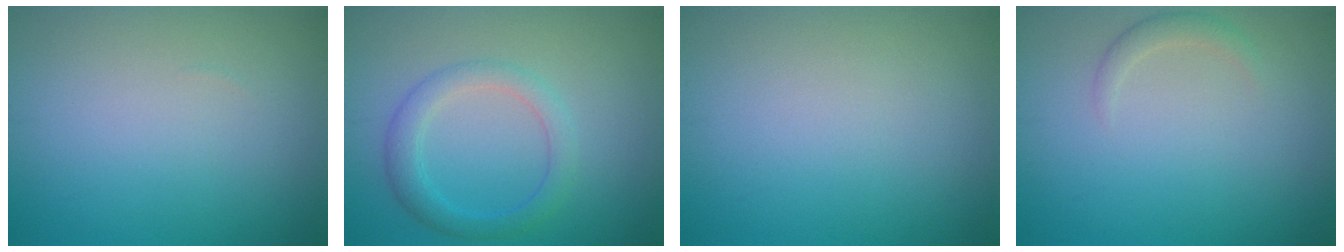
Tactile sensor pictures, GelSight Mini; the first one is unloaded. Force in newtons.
{"total": 2.8, "press": 2.8, "slide": 0.1}
{"total": 0.0}
{"total": 1.2, "press": 1.2, "slide": 0.0}